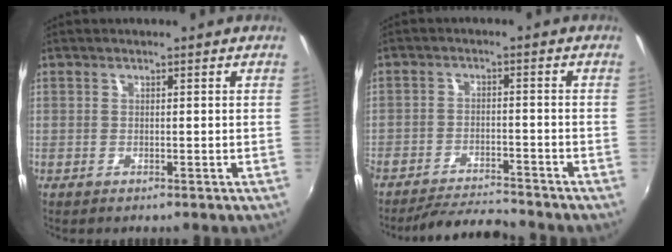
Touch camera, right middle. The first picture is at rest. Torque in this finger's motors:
{"motor_torque": [0.24, -0.23, 0.45, 0.09]}